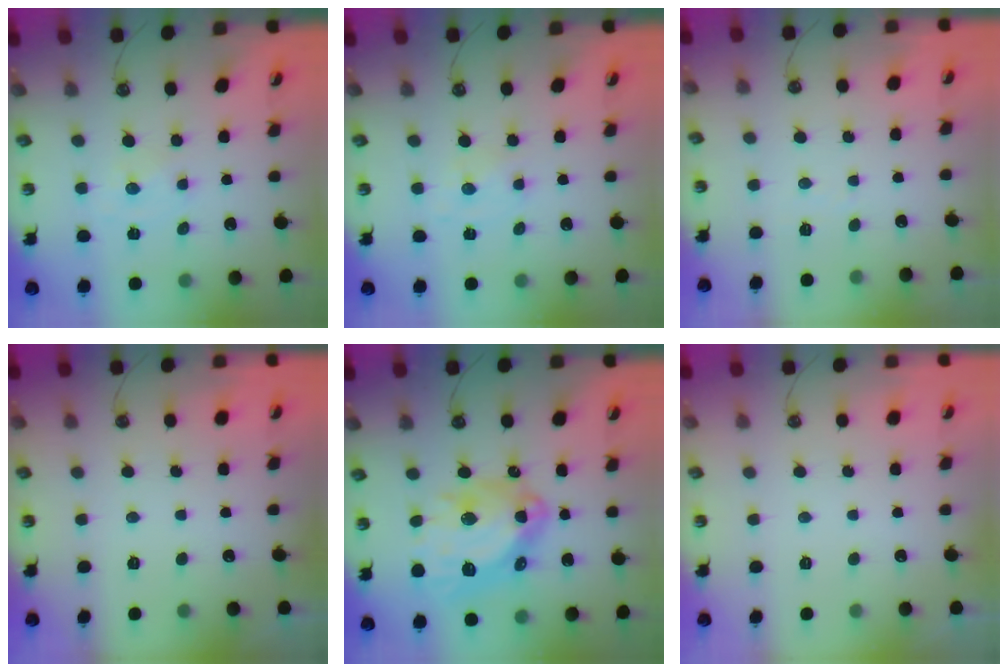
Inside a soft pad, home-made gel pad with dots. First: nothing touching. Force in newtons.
{"total": 0.8, "press": 0.8, "slide": 0.2}
{"total": 4.0, "press": 3.9, "slide": 0.5}
{"total": 0.0}
{"total": 20.4, "press": 20.3, "slide": 1.9}
{"total": 0.0}